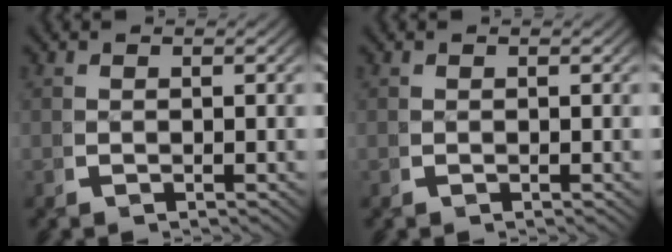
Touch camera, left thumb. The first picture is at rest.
{"total": 0.0}